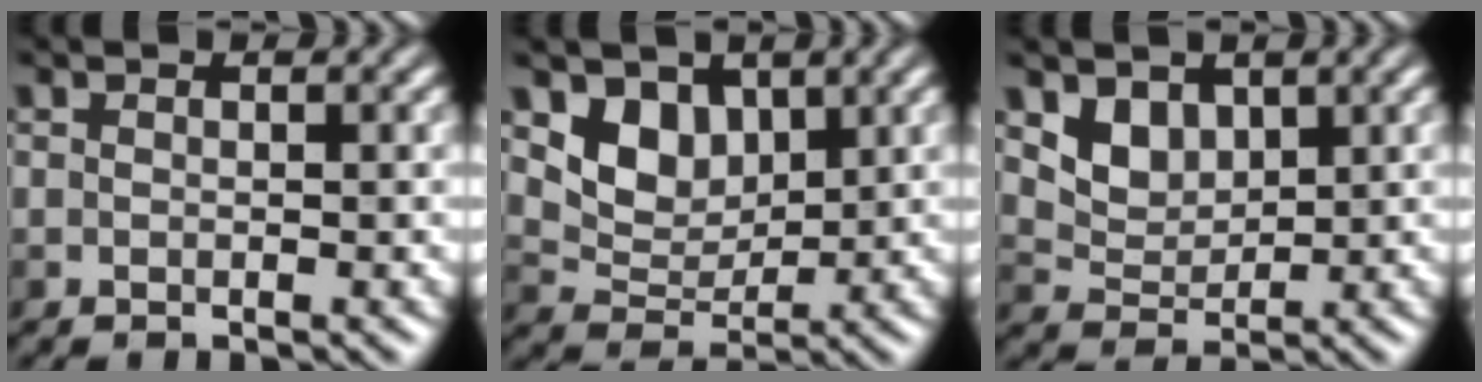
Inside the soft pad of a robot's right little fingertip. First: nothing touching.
{"total": 4.2, "force": [2.0, 3.0, 2.2], "torque": [-0.045, -0.017, 0.040]}
{"total": 3.4, "force": [1.9, 2.3, 1.5], "torque": [-0.038, -0.025, 0.052]}